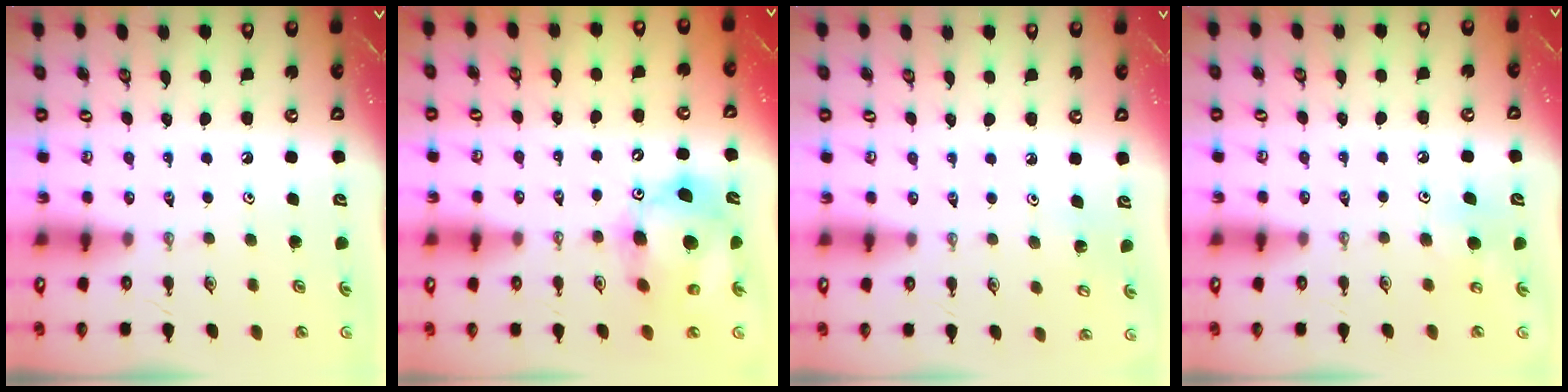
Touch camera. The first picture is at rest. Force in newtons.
{"total": 14.5, "press": 14.3, "slide": 2.3}
{"total": 4.3, "press": 4.3, "slide": 0.4}
{"total": 7.6, "press": 7.6, "slide": 0.4}